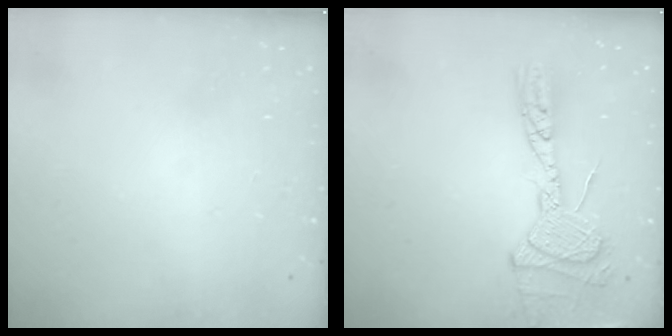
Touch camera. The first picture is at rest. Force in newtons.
{"total": 16.1, "press": 16.0, "slide": 1.4}